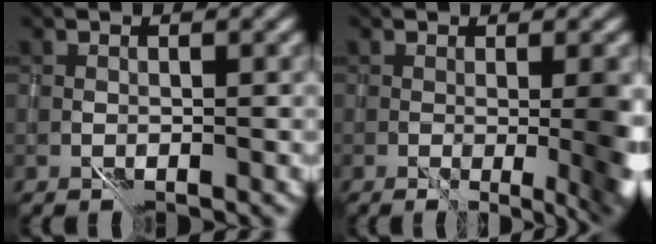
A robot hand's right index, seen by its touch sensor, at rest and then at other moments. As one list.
[{"total": 7.9, "force": [0.0, 3.0, 7.3], "torque": [-0.053, -0.001, 0.022]}]